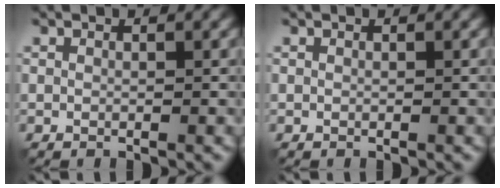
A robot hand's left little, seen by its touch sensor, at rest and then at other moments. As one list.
[{"total": 0.0}]